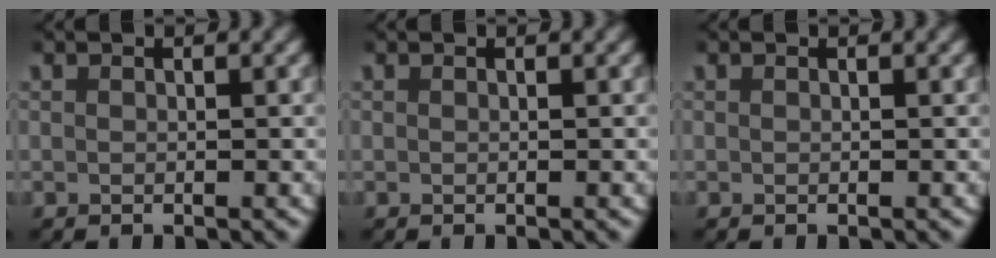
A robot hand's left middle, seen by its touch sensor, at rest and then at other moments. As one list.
[{"total": 0.0}, {"total": 0.0}]